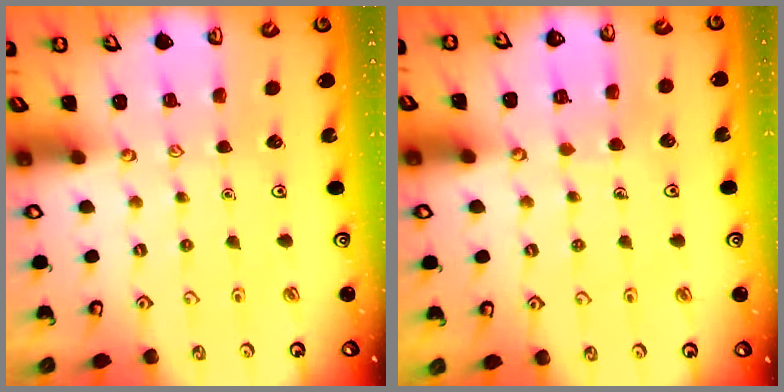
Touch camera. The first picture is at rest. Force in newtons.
{"total": 4.3, "press": 4.3, "slide": 0.4}